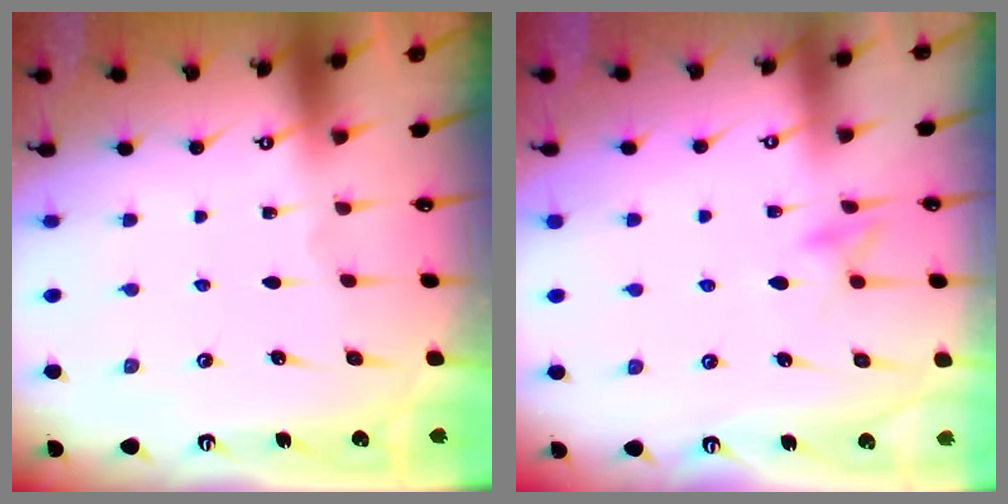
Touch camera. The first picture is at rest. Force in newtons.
{"total": 9.9, "press": 9.9, "slide": 0.9}